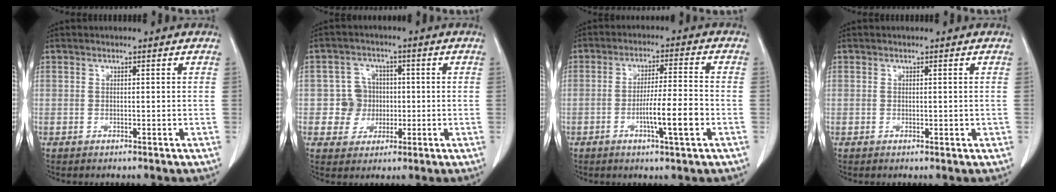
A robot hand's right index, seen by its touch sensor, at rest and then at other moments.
{"total": 5.3, "force": [-0.2, 5.3, 0.6], "torque": [-0.004, 0.018, 0.004]}
{"total": 7.4, "force": [-2.5, 0.1, 7.0], "torque": [-0.119, -0.001, -0.042]}
{"total": 0.6, "force": [0.2, 0.5, 0.2], "torque": [0.004, 0.003, 0.004]}